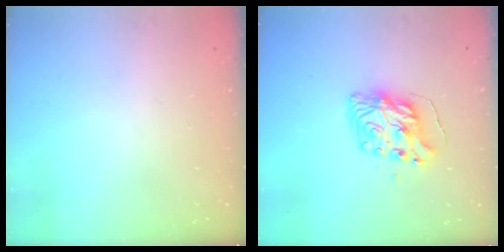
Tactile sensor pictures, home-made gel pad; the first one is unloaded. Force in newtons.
{"total": 10.1, "press": 10.0, "slide": 1.1}